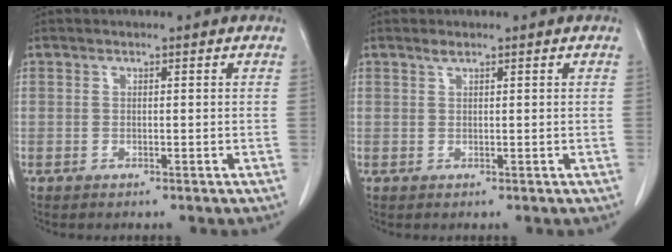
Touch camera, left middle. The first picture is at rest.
{"total": 0.7, "force": [0.6, 0.0, 0.4], "torque": [-0.012, 0.001, 0.014]}